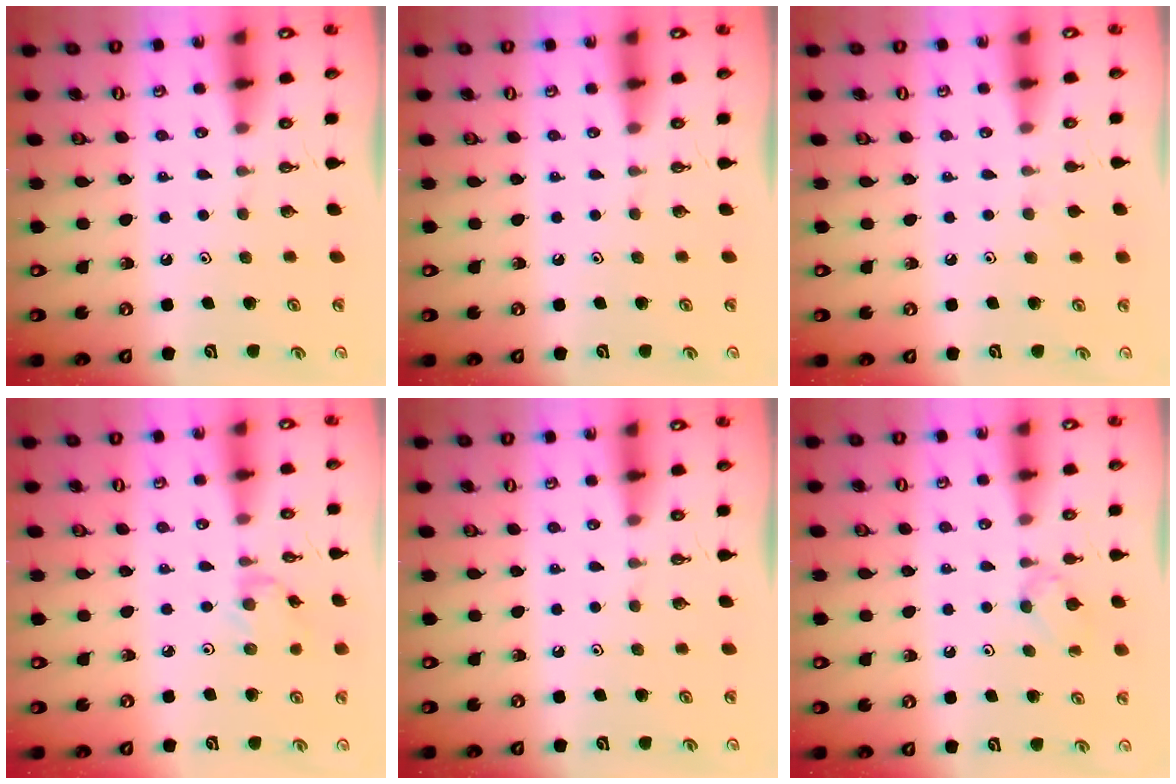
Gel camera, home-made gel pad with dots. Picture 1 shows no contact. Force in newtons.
{"total": 0.0}
{"total": 2.8, "press": 2.7, "slide": 0.5}
{"total": 1.5, "press": 1.5, "slide": 0.3}
{"total": 0.0}
{"total": 5.7, "press": 5.7, "slide": 0.9}